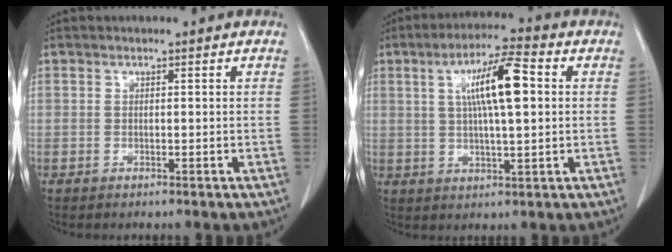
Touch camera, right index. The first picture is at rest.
{"total": 10.0, "force": [2.2, 1.7, 9.6], "torque": [-0.170, 0.016, 0.037]}